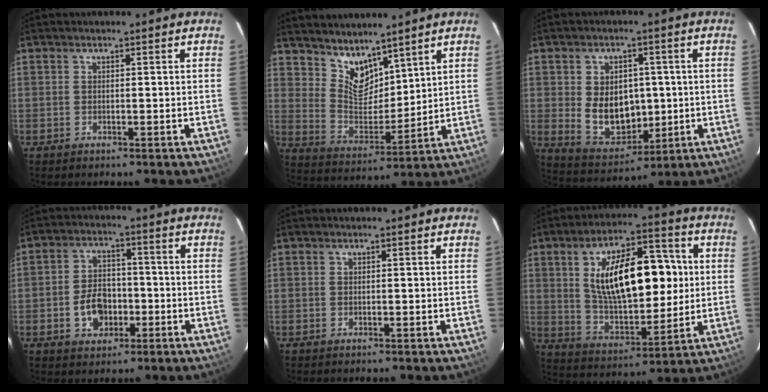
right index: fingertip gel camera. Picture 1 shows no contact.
{"total": 9.7, "force": [7.9, 4.3, 3.7], "torque": [-0.066, -0.001, 0.160]}
{"total": 11.1, "force": [0.0, 8.2, 7.5], "torque": [-0.149, -0.003, 0.027]}
{"total": 7.5, "force": [-2.4, 5.5, 4.5], "torque": [-0.086, 0.020, -0.032]}
{"total": 0.0}
{"total": 20.1, "force": [3.6, 9.7, 17.3], "torque": [-0.291, 0.019, 0.074]}